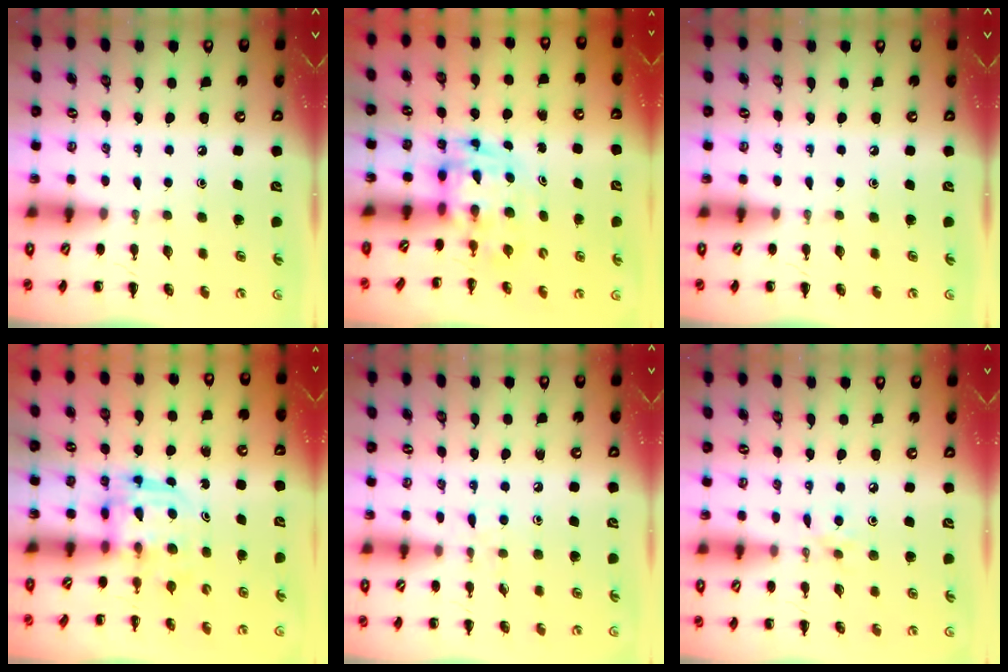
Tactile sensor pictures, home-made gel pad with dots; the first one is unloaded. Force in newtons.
{"total": 3.5, "press": 3.4, "slide": 0.7}
{"total": 0.0}
{"total": 3.3, "press": 3.3, "slide": 0.2}
{"total": 5.1, "press": 4.6, "slide": 2.0}
{"total": 3.7, "press": 3.5, "slide": 1.3}